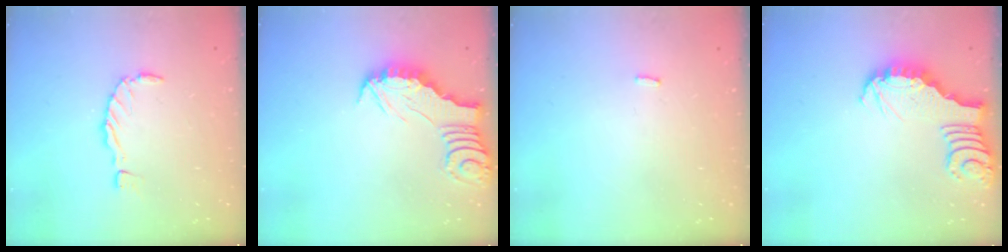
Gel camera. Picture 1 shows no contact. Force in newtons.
{"total": 2.4, "press": 2.4, "slide": 0.2}
{"total": 3.1, "press": 3.1, "slide": 0.2}
{"total": 3.0, "press": 3.0, "slide": 0.2}